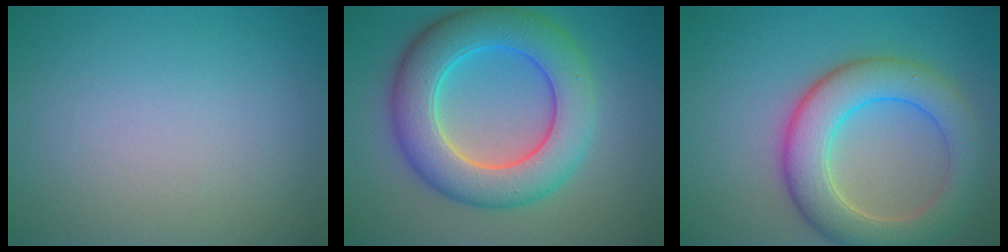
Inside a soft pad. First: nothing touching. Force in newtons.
{"total": 9.0, "press": 9.0, "slide": 0.4}
{"total": 7.4, "press": 7.4, "slide": 0.5}